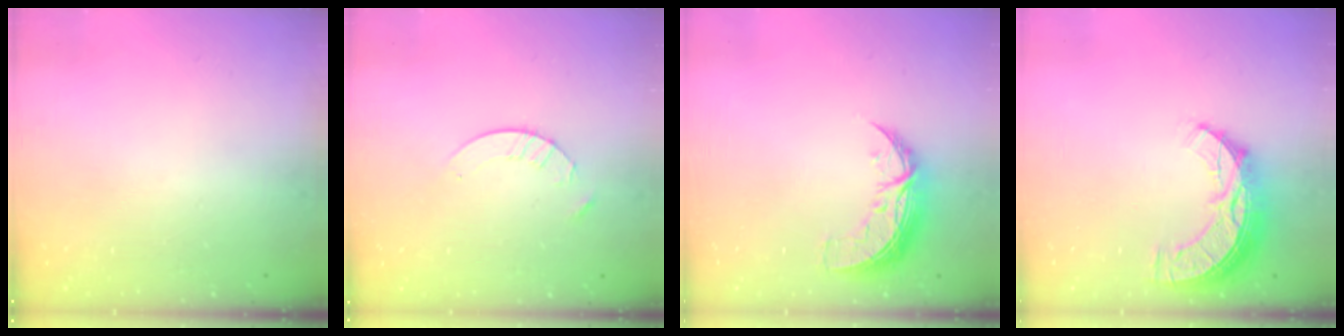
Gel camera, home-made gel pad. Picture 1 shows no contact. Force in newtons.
{"total": 3.8, "press": 3.7, "slide": 0.5}
{"total": 9.3, "press": 9.3, "slide": 0.5}
{"total": 10.4, "press": 10.3, "slide": 0.9}